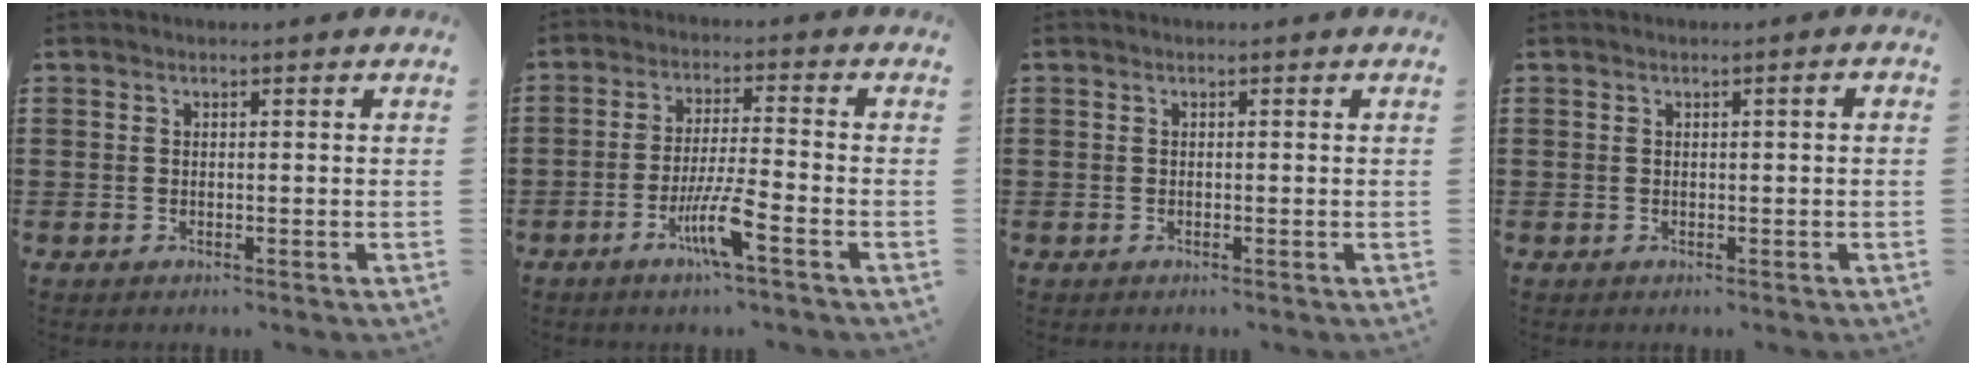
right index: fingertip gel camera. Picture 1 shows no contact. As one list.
[{"total": 7.1, "force": [-3.6, 0.4, 6.1], "torque": [-0.124, -0.013, -0.069]}, {"total": 0.0}, {"total": 0.6, "force": [0.0, 0.0, 0.6], "torque": [-0.009, -0.004, 0.001]}]